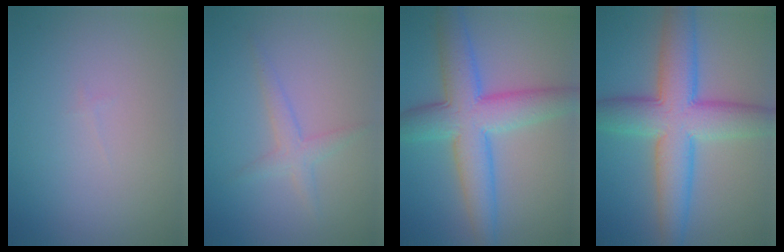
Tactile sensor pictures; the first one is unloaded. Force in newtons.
{"total": 1.8, "press": 1.8, "slide": 0.0}
{"total": 7.9, "press": 7.8, "slide": 0.2}
{"total": 9.2, "press": 9.2, "slide": 0.1}